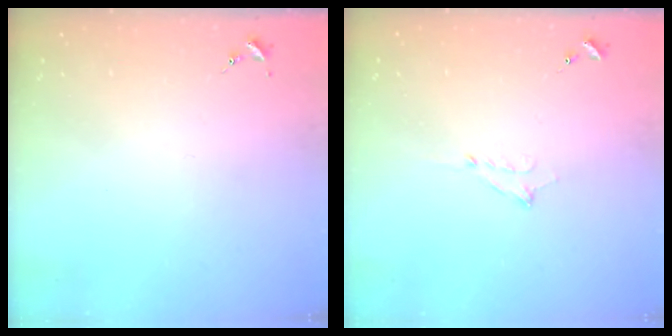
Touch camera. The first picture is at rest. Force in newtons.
{"total": 5.2, "press": 5.2, "slide": 0.3}